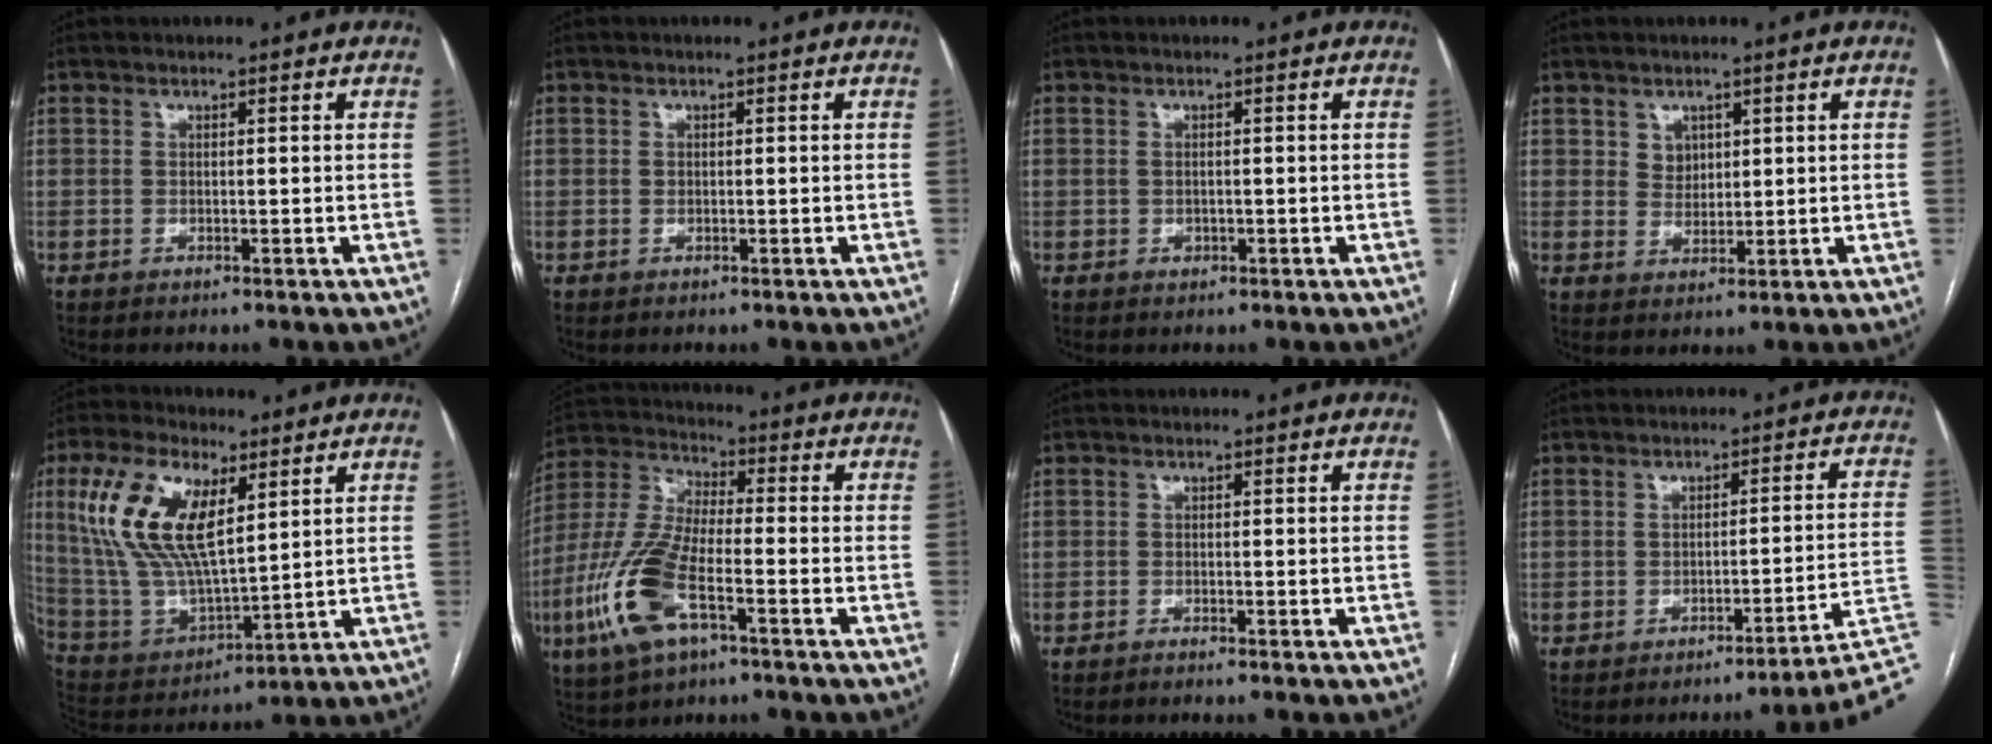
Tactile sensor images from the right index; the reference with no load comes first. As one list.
[{"total": 0.5, "force": [-0.1, 0.4, 0.3], "torque": [-0.009, 0.001, 0.000]}, {"total": 1.1, "force": [-0.3, 0.8, 0.6], "torque": [-0.014, 0.001, -0.001]}, {"total": 2.9, "force": [1.4, 2.3, 1.0], "torque": [-0.017, -0.001, 0.028]}, {"total": 16.2, "force": [6.2, 6.5, 13.5], "torque": [-0.294, 0.014, 0.126]}, {"total": 13.9, "force": [-5.7, 4.3, 11.9], "torque": [-0.277, -0.008, -0.112]}, {"total": 2.2, "force": [-1.9, -0.3, 1.0], "torque": [-0.012, 0.002, -0.024]}, {"total": 10.3, "force": [-8.1, -3.1, 5.6], "torque": [-0.027, 0.018, -0.094]}]